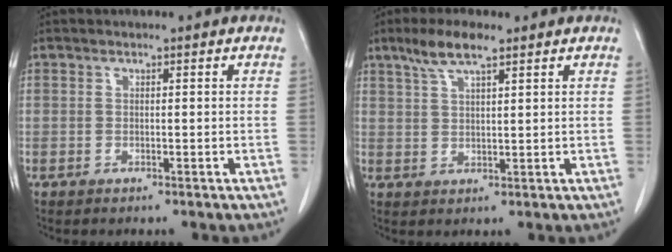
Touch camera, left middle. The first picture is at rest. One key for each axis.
{"total": 5.5, "fx": 3.8, "fy": 0.8, "fz": 3.9, "tx": -0.084, "ty": 0.008, "tz": 0.074}